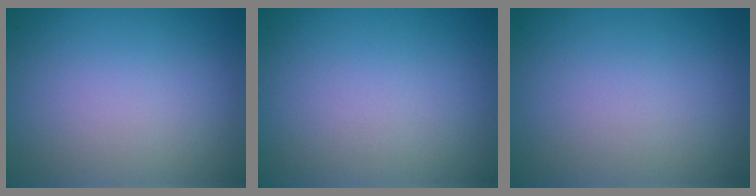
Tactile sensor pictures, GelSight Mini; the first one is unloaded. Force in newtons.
{"total": 0.0}
{"total": 0.0}